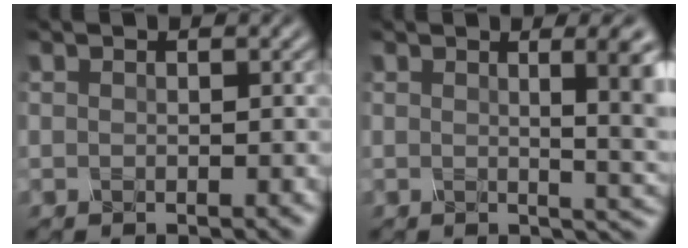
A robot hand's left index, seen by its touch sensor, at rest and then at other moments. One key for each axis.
{"total": 6.3, "fx": 1.0, "fy": 2.1, "fz": 5.9, "tx": -0.030, "ty": 0.016, "tz": 0.011}